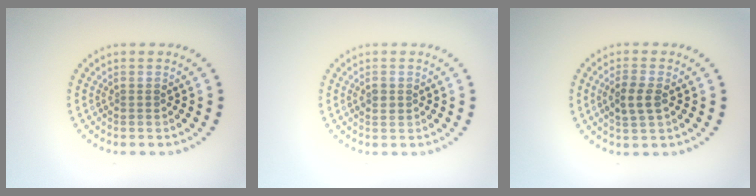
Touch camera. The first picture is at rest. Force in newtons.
{"total": 1.0, "press": 1.0, "slide": 0.1}
{"total": 2.6, "press": 2.5, "slide": 0.7}